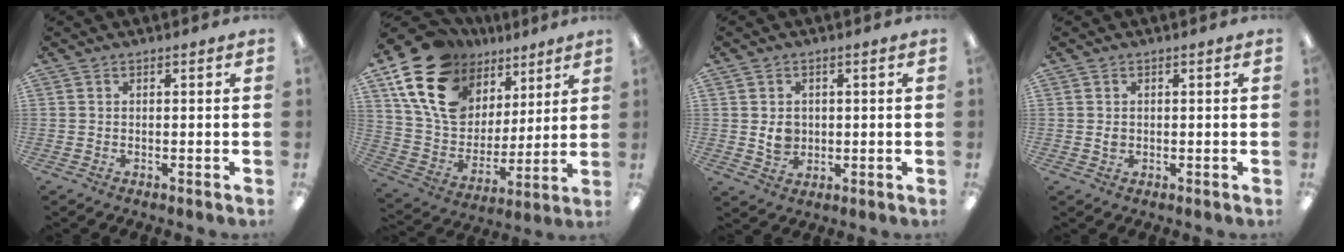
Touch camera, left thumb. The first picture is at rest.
{"total": 21.3, "force": [11.6, 14.4, 10.4], "torque": [-0.203, -0.049, 0.220]}
{"total": 4.2, "force": [0.3, 3.5, 2.2], "torque": [-0.029, 0.001, 0.005]}
{"total": 1.3, "force": [0.1, 1.0, 0.8], "torque": [-0.016, 0.004, 0.001]}